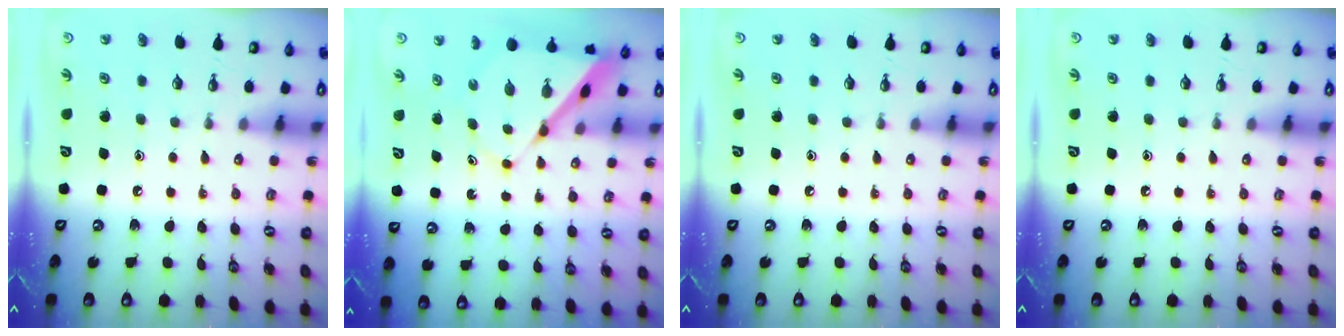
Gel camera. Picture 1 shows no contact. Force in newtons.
{"total": 7.9, "press": 7.8, "slide": 0.7}
{"total": 0.0}
{"total": 0.0}